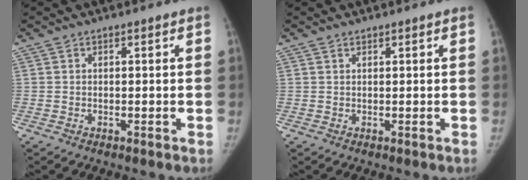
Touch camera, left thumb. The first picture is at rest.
{"total": 0.5, "force": [0.5, 0.2, 0.1], "torque": [-0.006, -0.003, 0.009]}